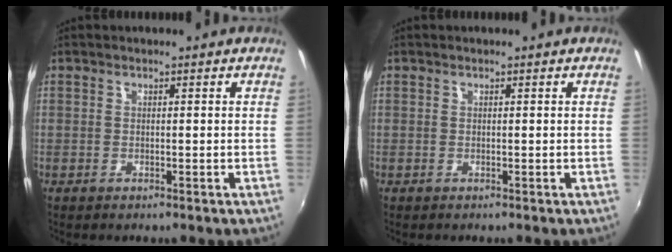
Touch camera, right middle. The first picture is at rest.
{"total": 0.0}